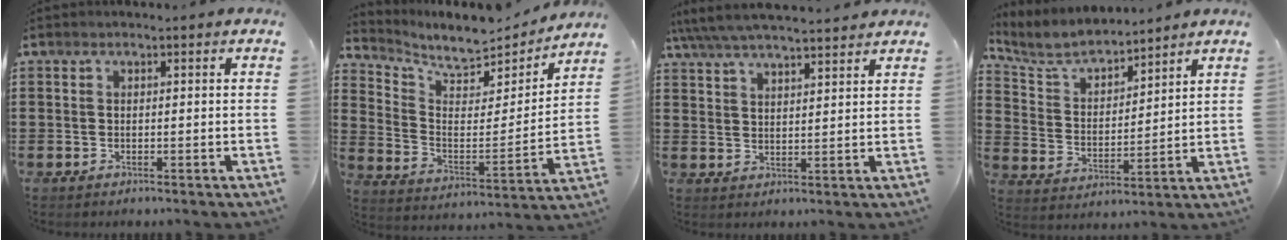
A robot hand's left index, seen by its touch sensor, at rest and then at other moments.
{"total": 7.1, "force": [6.5, 1.8, 2.4], "torque": [-0.072, -0.050, 0.110]}
{"total": 5.4, "force": [5.0, 0.5, 1.9], "torque": [-0.054, -0.018, 0.090]}
{"total": 6.2, "force": [5.8, 1.5, 1.9], "torque": [-0.068, -0.029, 0.098]}